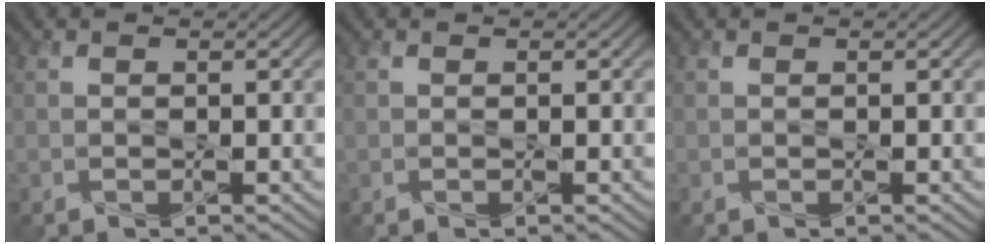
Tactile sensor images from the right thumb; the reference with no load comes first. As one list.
[{"total": 0.0}, {"total": 0.0}]